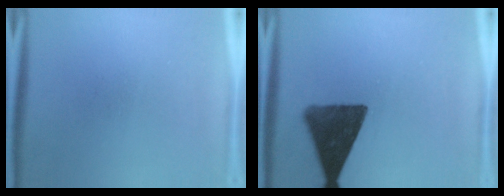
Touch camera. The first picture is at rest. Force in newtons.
{"total": 13.2}